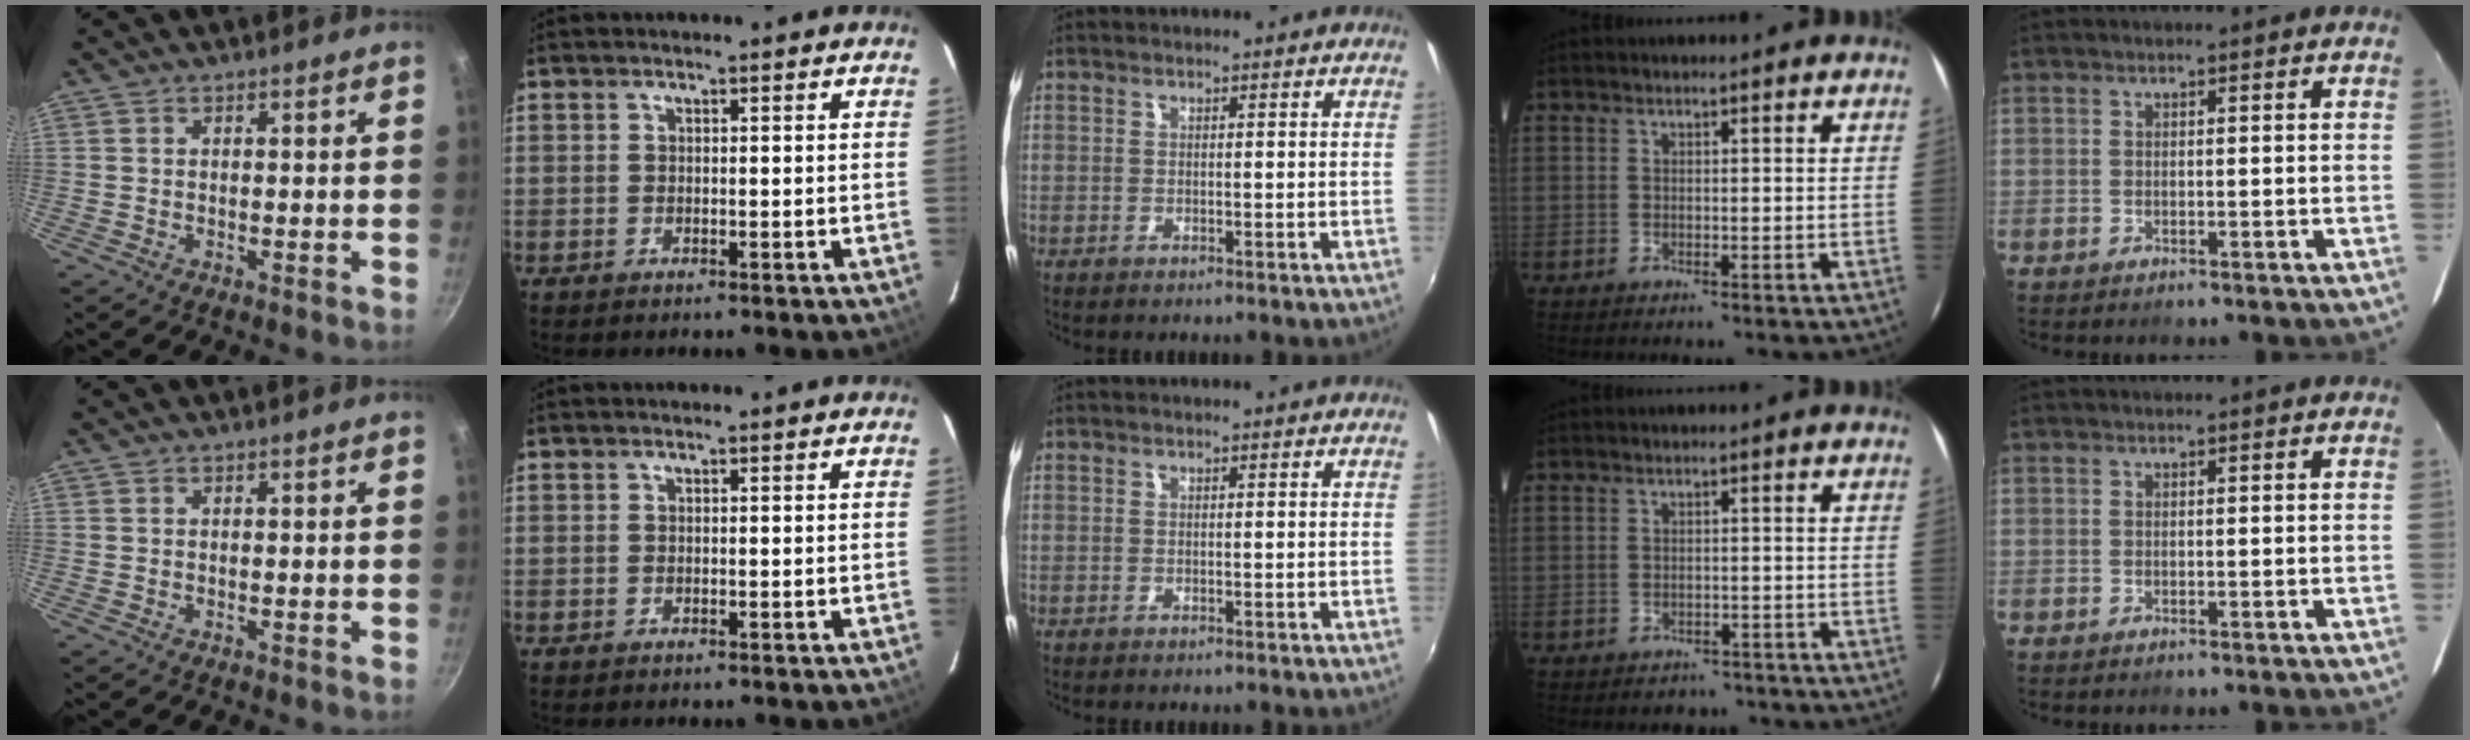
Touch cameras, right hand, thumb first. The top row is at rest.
{"ring": {"total": 4.0, "force": [-3.2, 2.3, 0.7], "torque": [-0.007, 0.010, -0.034]}}